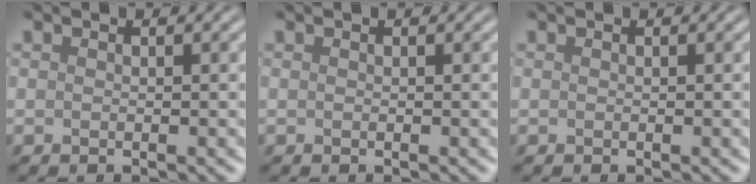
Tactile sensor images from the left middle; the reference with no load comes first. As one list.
[{"total": 0.0}, {"total": 0.0}]